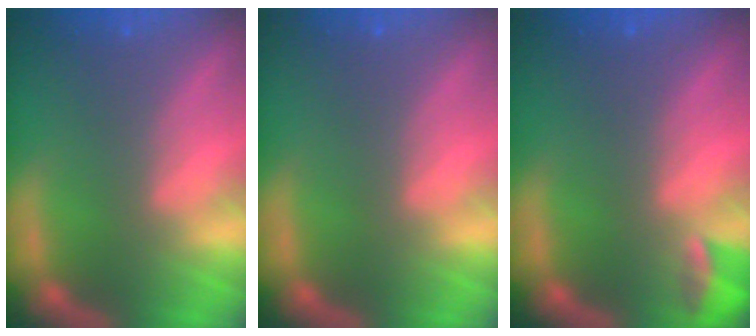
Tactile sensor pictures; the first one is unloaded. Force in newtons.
{"total": 0.0}
{"total": 2.4}